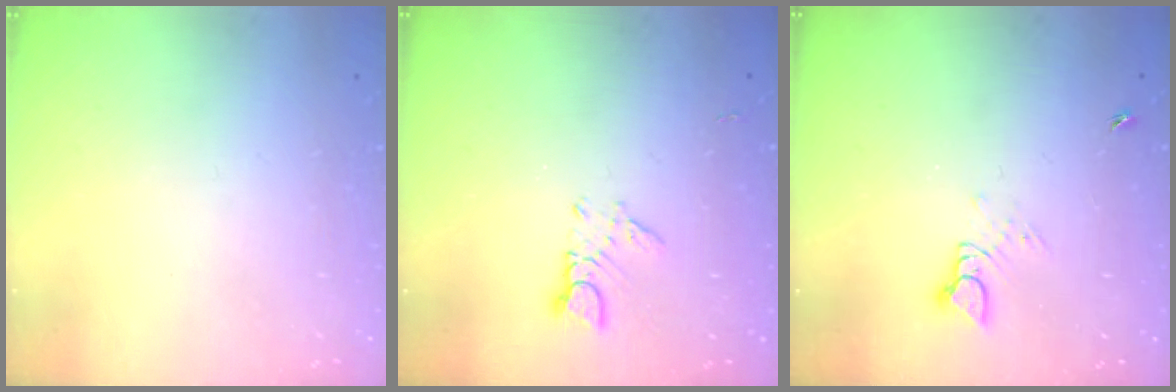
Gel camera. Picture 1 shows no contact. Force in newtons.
{"total": 2.7, "press": 2.6, "slide": 0.3}
{"total": 3.5, "press": 3.5, "slide": 0.1}